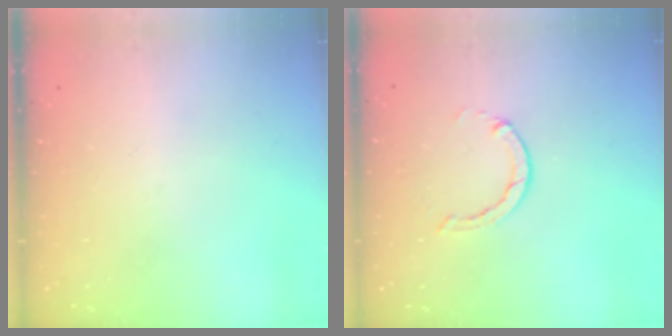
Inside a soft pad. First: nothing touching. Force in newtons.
{"total": 1.3, "press": 1.2, "slide": 0.3}